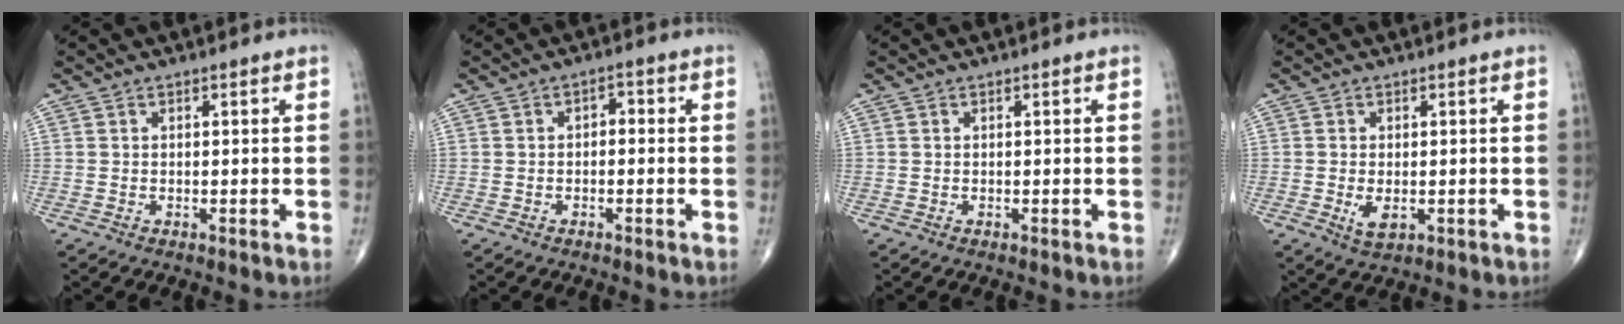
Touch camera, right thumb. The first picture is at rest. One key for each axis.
{"total": 1.8, "fx": -0.2, "fy": 1.2, "fz": 1.4, "tx": -0.009, "ty": 0.011, "tz": -0.011}
{"total": 0.0}
{"total": 3.2, "fx": -0.6, "fy": 1.7, "fz": 2.7, "tx": -0.048, "ty": -0.008, "tz": -0.005}